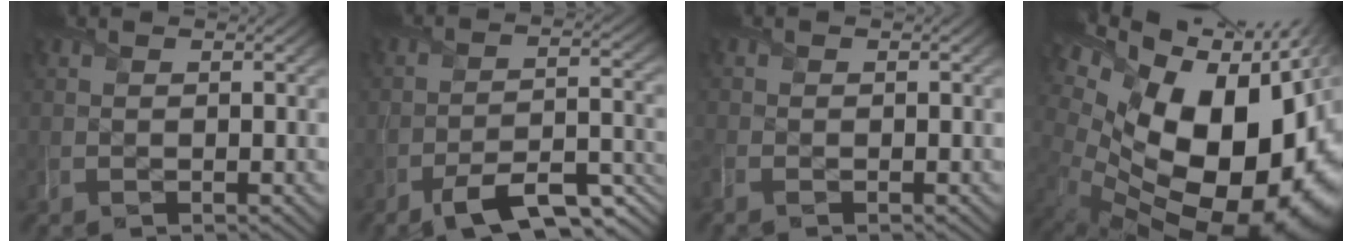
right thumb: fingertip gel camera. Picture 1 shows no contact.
{"total": 9.1, "force": [-6.1, 2.8, 6.1], "torque": [-0.099, -0.001, -0.105]}
{"total": 1.5, "force": [-1.2, 0.4, 0.8], "torque": [-0.025, -0.011, -0.030]}
{"total": 22.4, "force": [0.4, 14.5, 17.1], "torque": [-0.299, -0.038, 0.039]}